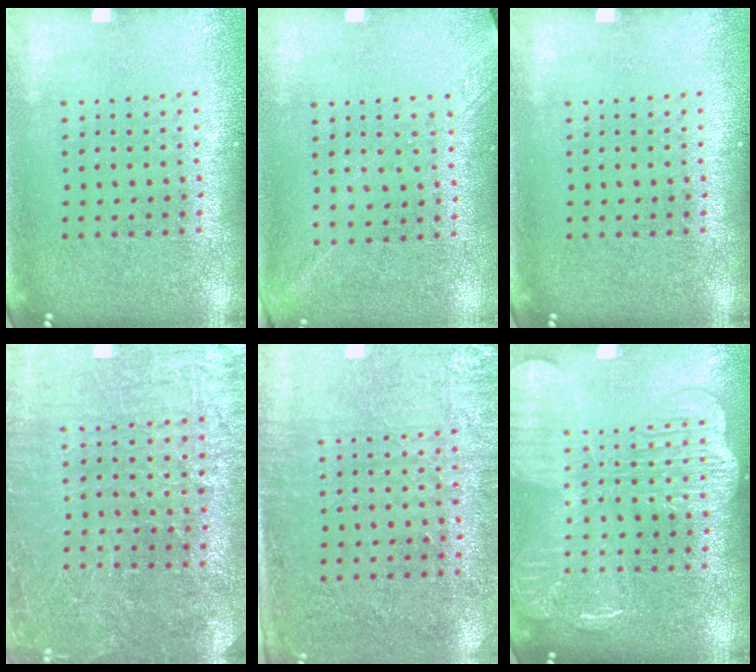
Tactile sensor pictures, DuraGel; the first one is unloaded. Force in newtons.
{"total": 1.2, "press": 0.9, "slide": 0.8}
{"total": 0.0}
{"total": 3.3, "press": 3.2, "slide": 0.5}
{"total": 2.8, "press": 2.4, "slide": 1.4}
{"total": 3.9, "press": 3.9, "slide": 0.5}